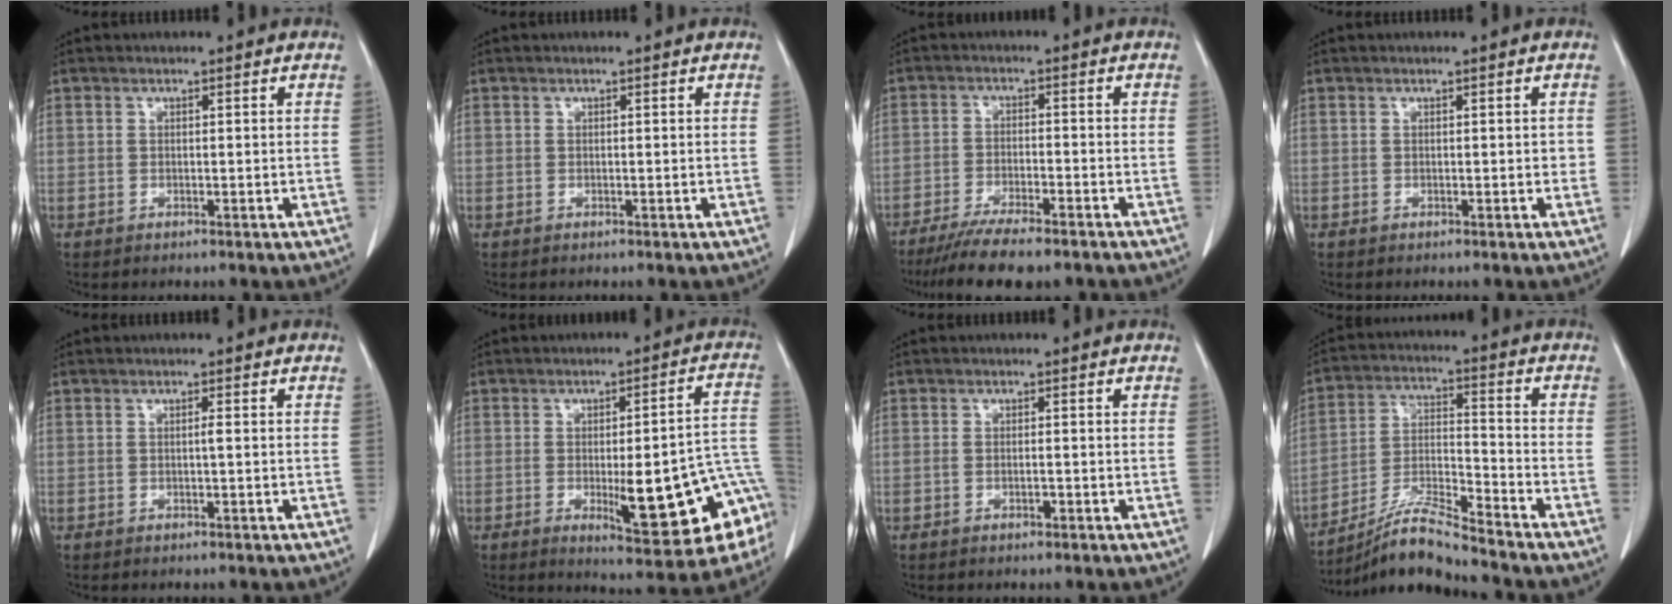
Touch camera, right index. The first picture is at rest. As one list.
[{"total": 0.0}, {"total": 10.9, "force": [-9.0, 1.6, 6.0], "torque": [-0.090, -0.020, -0.141]}, {"total": 0.6, "force": [0.1, 0.4, 0.5], "torque": [-0.002, 0.002, 0.001]}, {"total": 0.5, "force": [-0.1, -0.1, 0.5], "torque": [-0.006, 0.001, -0.001]}, {"total": 17.9, "force": [-5.0, 3.5, 16.9], "torque": [-0.139, 0.024, -0.046]}, {"total": 0.9, "force": [-0.4, 0.2, 0.8], "torque": [-0.017, -0.001, -0.005]}, {"total": 9.9, "force": [-9.0, -1.2, 3.9], "torque": [-0.080, -0.003, -0.166]}]